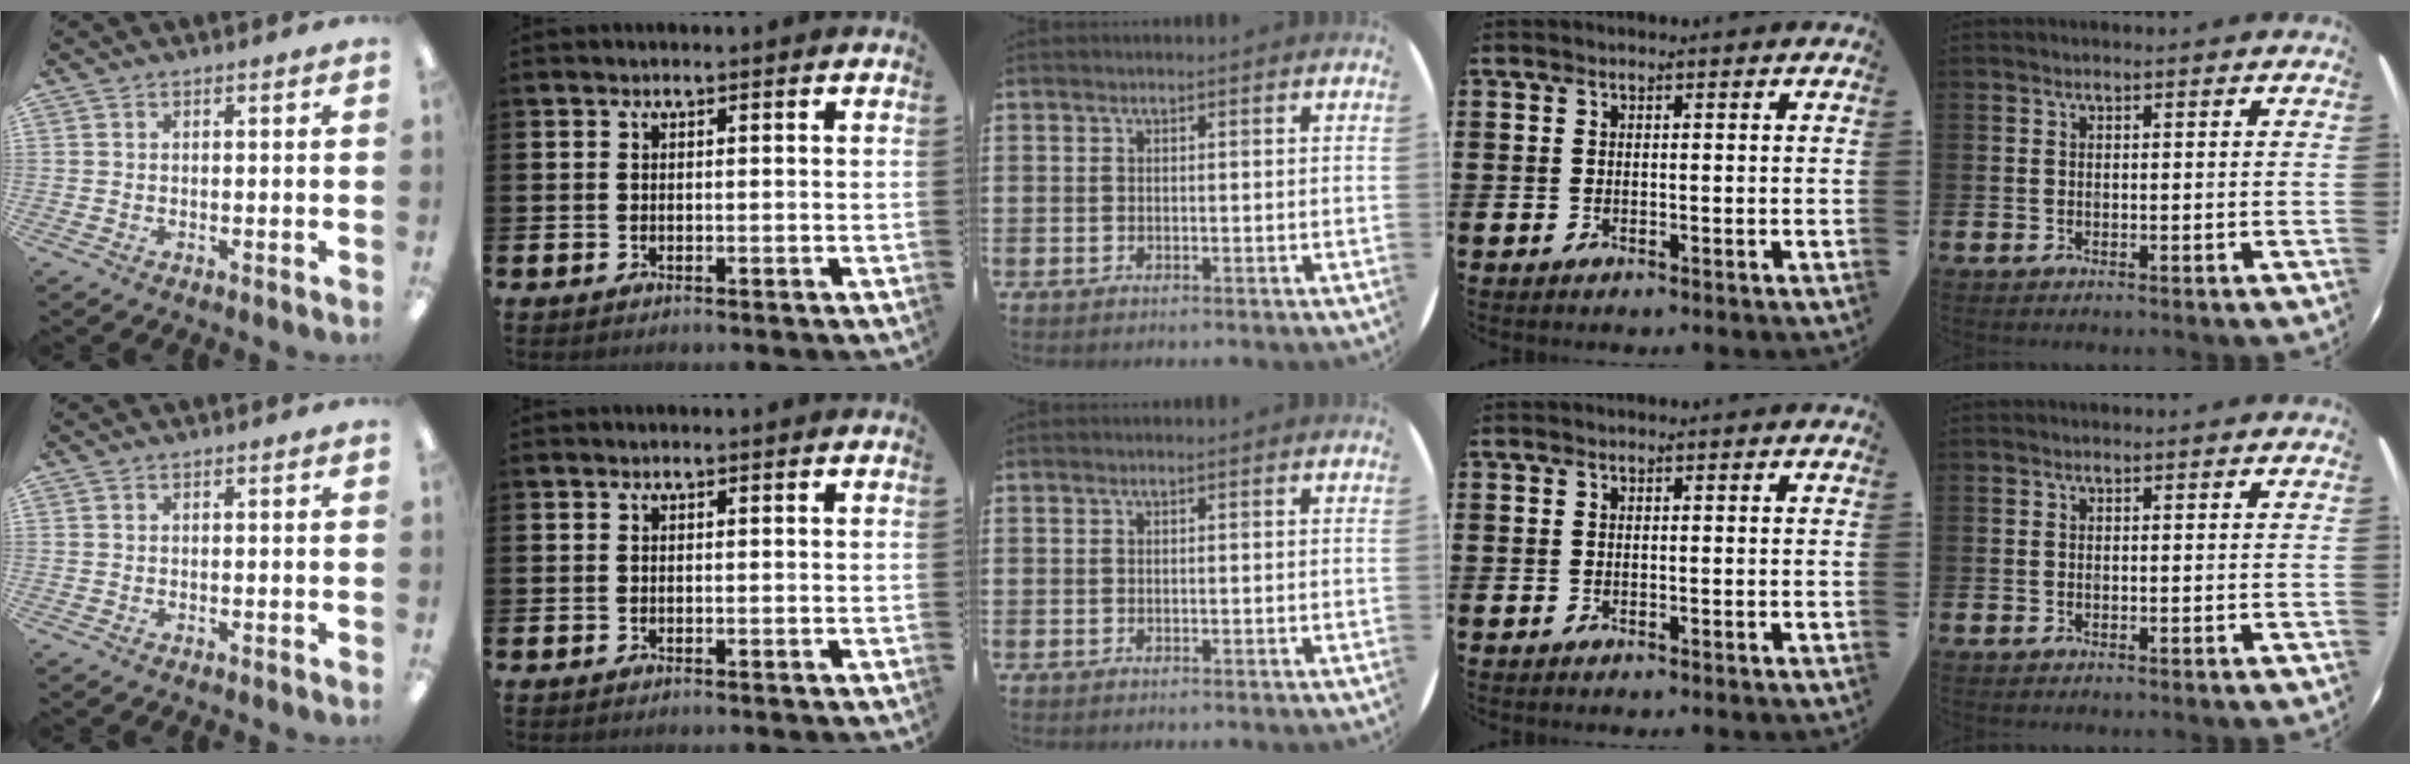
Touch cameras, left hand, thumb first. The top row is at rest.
{}